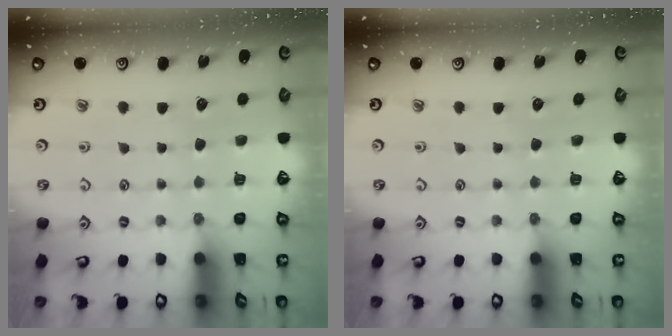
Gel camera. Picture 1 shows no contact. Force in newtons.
{"total": 0.0}